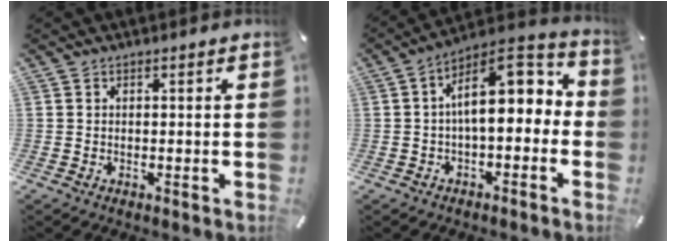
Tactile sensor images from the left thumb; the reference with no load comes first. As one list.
[{"total": 14.0, "force": [2.5, 7.1, 11.8], "torque": [-0.168, -0.016, 0.044]}]